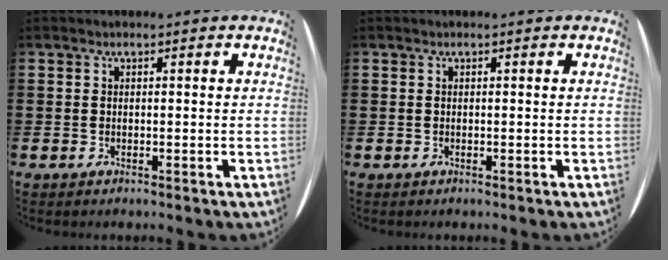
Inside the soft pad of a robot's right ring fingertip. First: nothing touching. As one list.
[{"total": 0.0}]